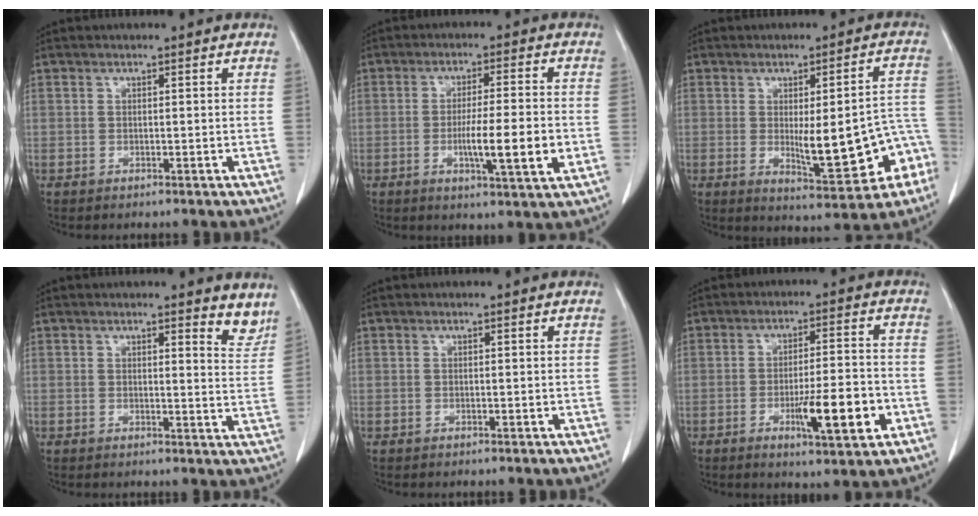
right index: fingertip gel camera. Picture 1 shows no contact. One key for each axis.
{"total": 9.1, "fx": -2.2, "fy": 0.2, "fz": 8.8, "tx": -0.144, "ty": -0.011, "tz": -0.037}
{"total": 13.8, "fx": -3.8, "fy": 3.0, "fz": 12.9, "tx": -0.146, "ty": 0.015, "tz": -0.035}
{"total": 4.2, "fx": 3.7, "fy": 0.9, "fz": 1.8, "tx": -0.013, "ty": -0.028, "tz": 0.028}
{"total": 0.0}
{"total": 9.8, "fx": -3.6, "fy": 1.2, "fz": 9.1, "tx": -0.138, "ty": -0.008, "tz": -0.054}